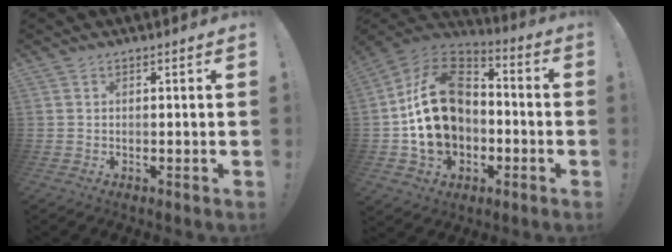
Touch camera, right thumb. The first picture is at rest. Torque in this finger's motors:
{"motor_torque": [1.28, 1.37, 1.56, -1.21, 0.19]}